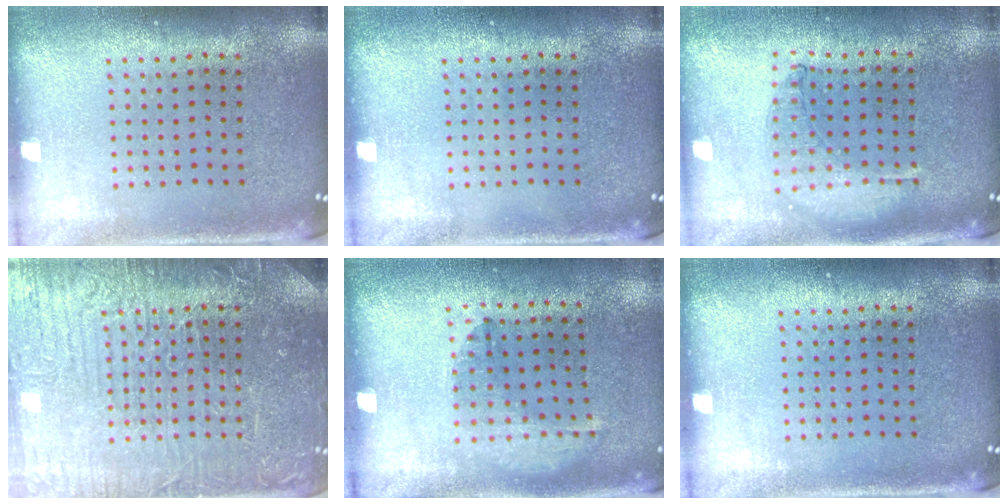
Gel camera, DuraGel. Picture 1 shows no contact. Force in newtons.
{"total": 0.0}
{"total": 0.9, "press": 0.9, "slide": 0.2}
{"total": 4.8, "press": 4.8, "slide": 0.6}
{"total": 1.3, "press": 0.8, "slide": 1.0}
{"total": 0.0}